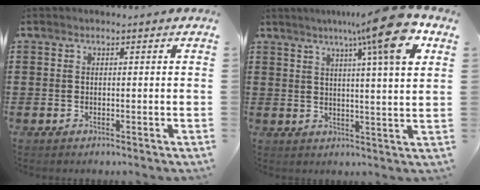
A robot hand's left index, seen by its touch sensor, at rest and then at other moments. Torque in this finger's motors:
{"motor_torque": [1.36, -0.77, 1.05, 0.21]}